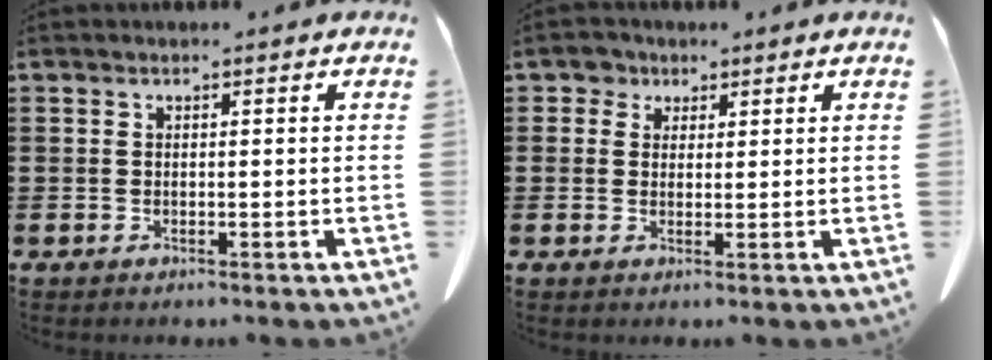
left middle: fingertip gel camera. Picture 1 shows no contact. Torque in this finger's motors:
{"motor_torque": [0.03, -0.05, 0.01, 0.00]}